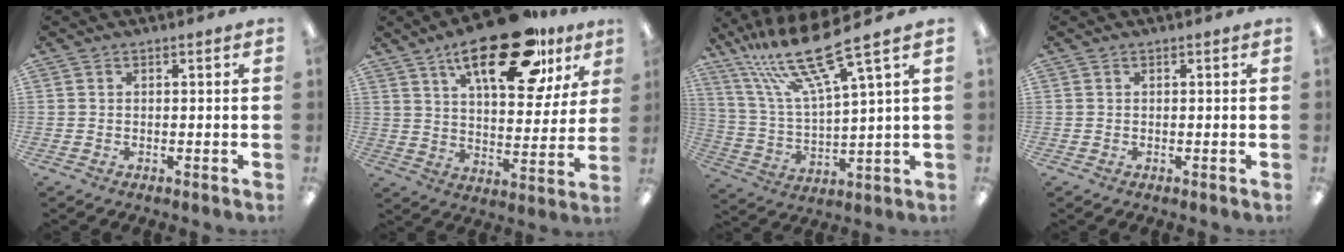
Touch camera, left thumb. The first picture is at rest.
{"total": 23.8, "force": [14.9, 9.6, 15.9], "torque": [-0.232, -0.070, 0.238]}
{"total": 18.3, "force": [13.9, 2.6, 11.7], "torque": [-0.249, -0.081, 0.230]}
{"total": 0.0}